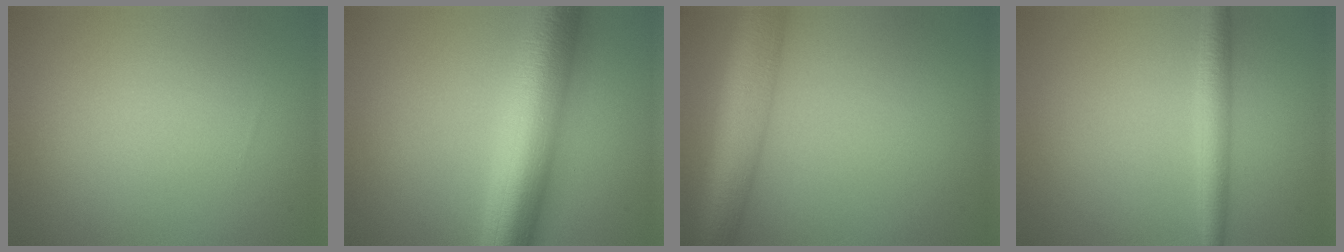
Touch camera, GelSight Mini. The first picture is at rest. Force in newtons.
{"total": 10.4, "press": 10.4, "slide": 0.1}
{"total": 8.3, "press": 8.3, "slide": 0.4}
{"total": 2.8, "press": 2.8, "slide": 0.0}